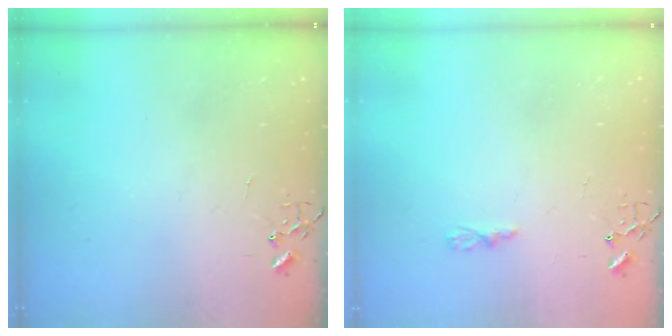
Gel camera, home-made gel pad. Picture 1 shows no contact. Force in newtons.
{"total": 3.2, "press": 3.1, "slide": 0.4}